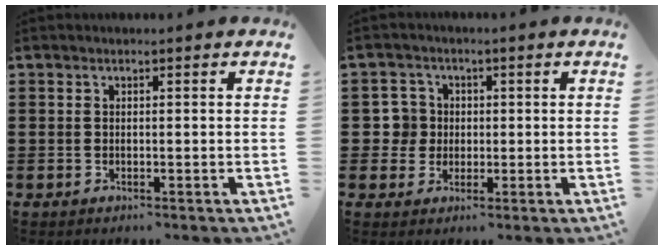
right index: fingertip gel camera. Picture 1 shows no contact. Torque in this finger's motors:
{"motor_torque": [0.37, 0.33, 0.12, -0.03]}